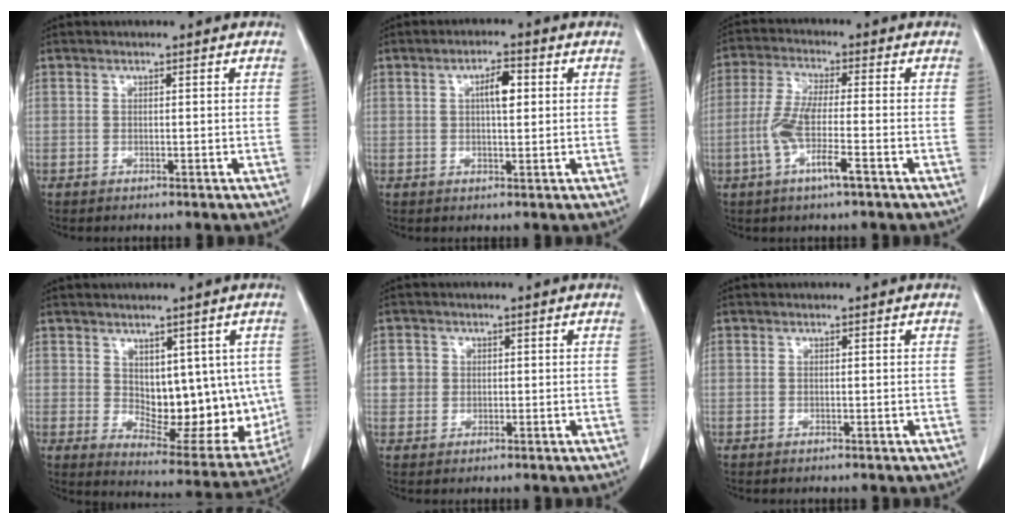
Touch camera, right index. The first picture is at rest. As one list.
[{"total": 3.9, "force": [0.9, 1.2, 3.6], "torque": [-0.062, 0.007, 0.014]}, {"total": 8.3, "force": [-3.1, 0.6, 7.7], "torque": [-0.157, -0.007, -0.064]}, {"total": 13.4, "force": [1.3, 7.1, 11.3], "torque": [-0.137, -0.007, 0.042]}, {"total": 2.5, "force": [0.4, 2.4, 0.3], "torque": [0.006, 0.004, 0.007]}, {"total": 0.0}]